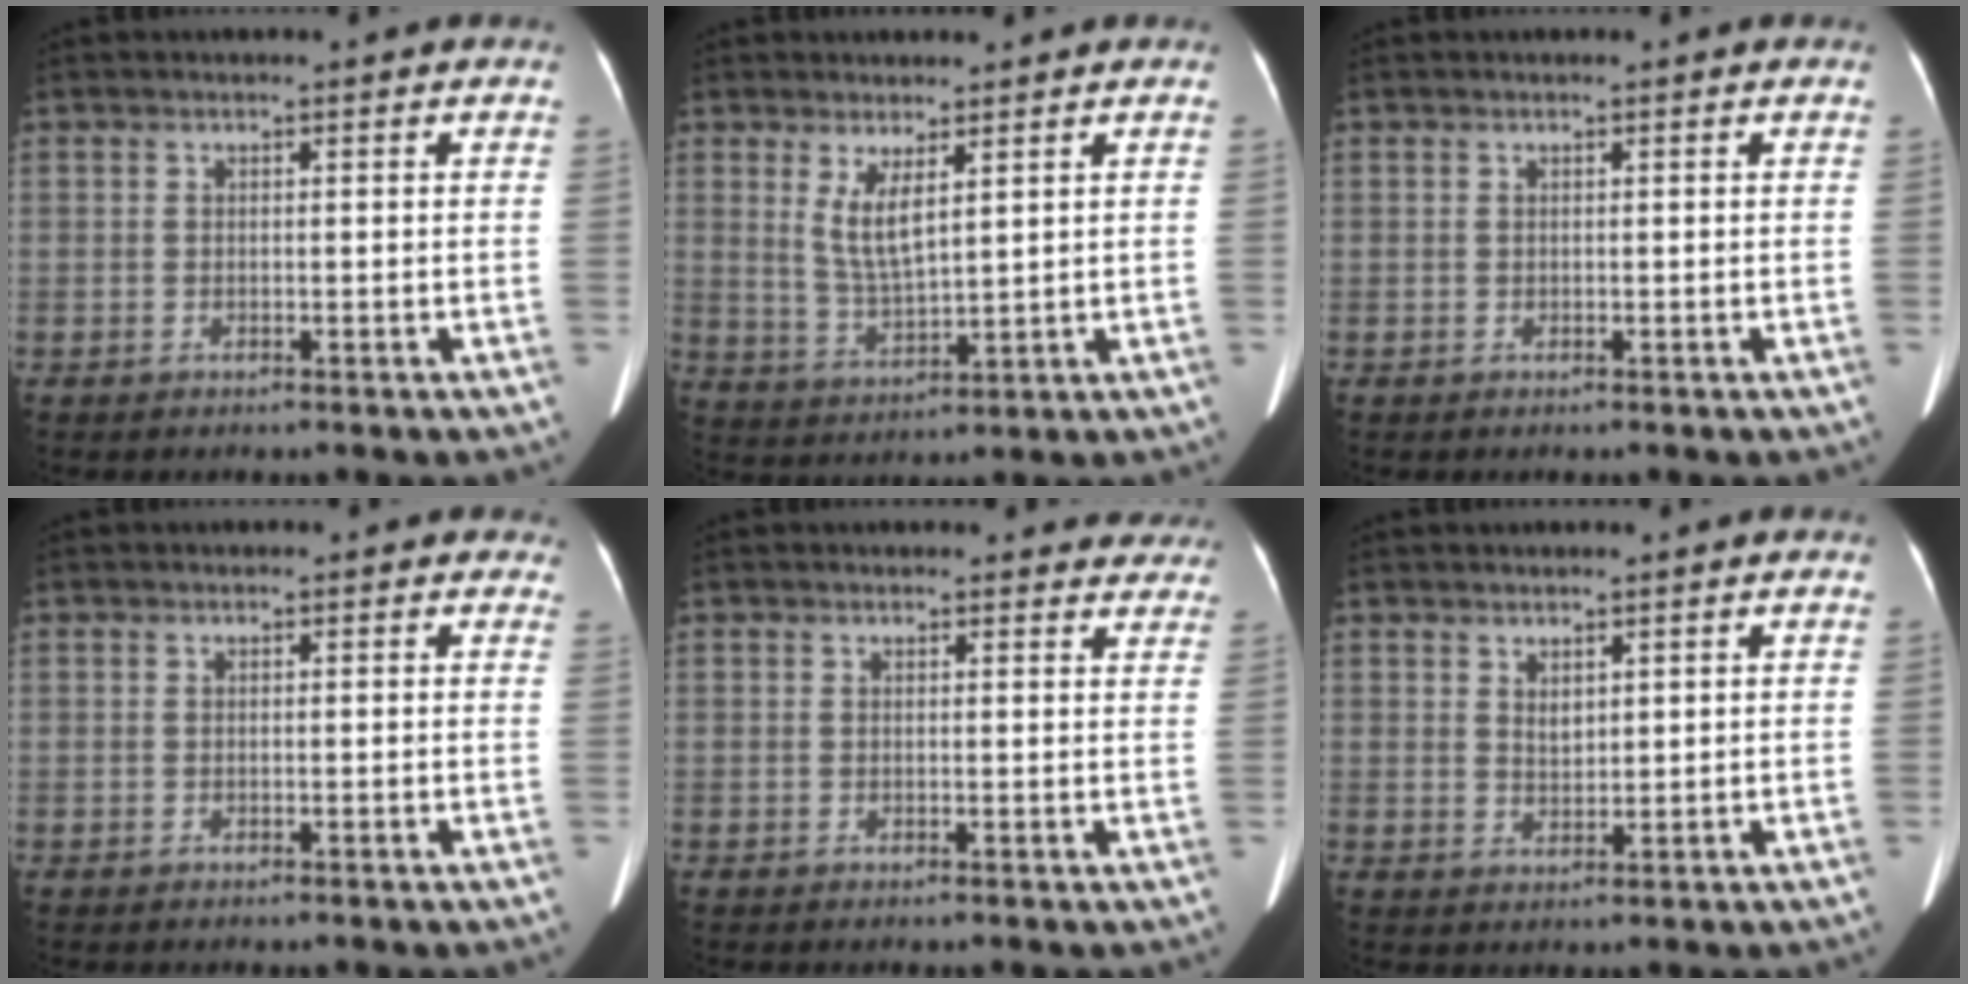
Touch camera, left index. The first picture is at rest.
{"total": 5.1, "force": [2.4, 1.1, 4.3], "torque": [-0.092, -0.012, 0.057]}
{"total": 0.0}
{"total": 1.2, "force": [0.7, 0.9, 0.1], "torque": [0.009, -0.001, -0.006]}
{"total": 7.1, "force": [6.6, 2.4, 0.6], "torque": [0.029, -0.007, 0.042]}
{"total": 1.8, "force": [1.1, 0.9, 1.1], "torque": [-0.021, -0.001, 0.029]}